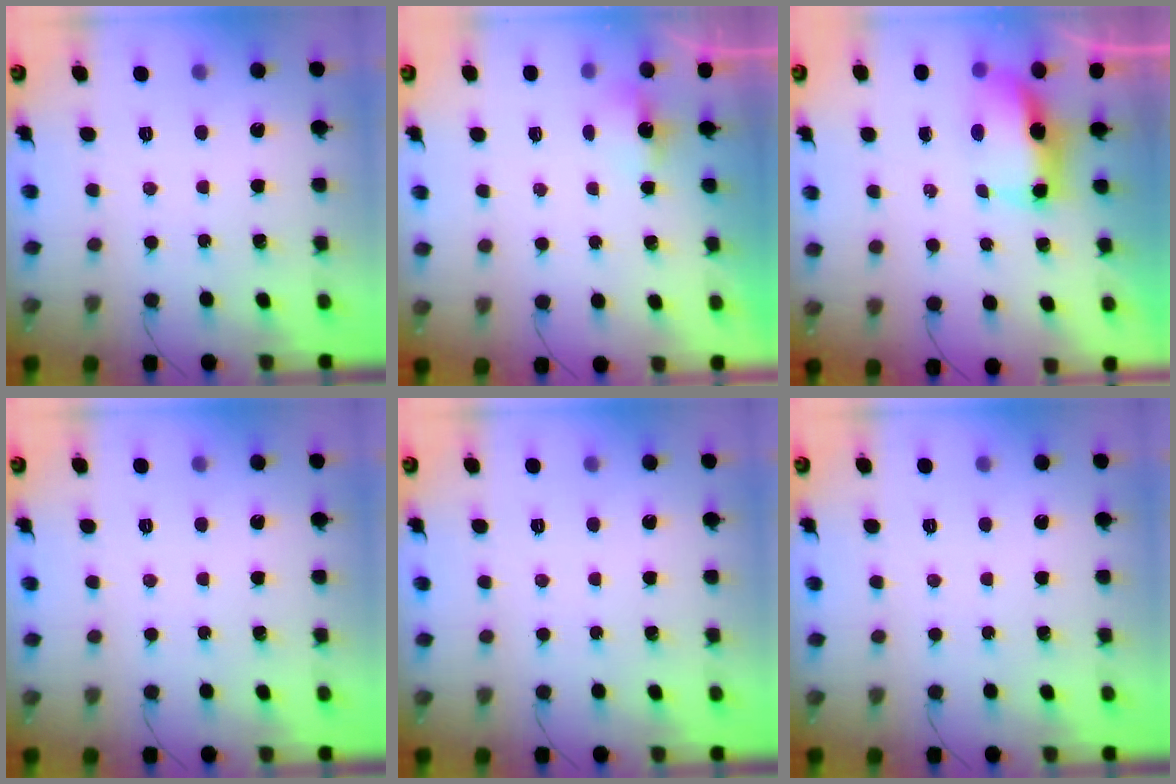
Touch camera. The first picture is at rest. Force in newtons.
{"total": 2.0, "press": 1.8, "slide": 0.8}
{"total": 7.1, "press": 7.0, "slide": 1.1}
{"total": 0.0}
{"total": 0.0}
{"total": 0.0}